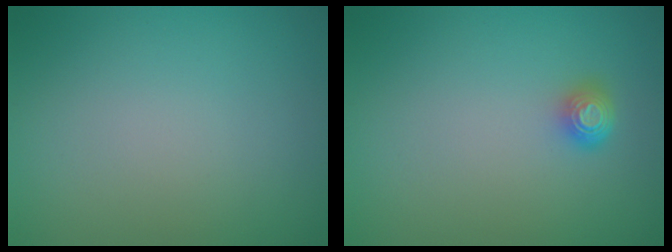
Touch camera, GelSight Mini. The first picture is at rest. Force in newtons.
{"total": 1.6, "press": 1.3, "slide": 0.9}